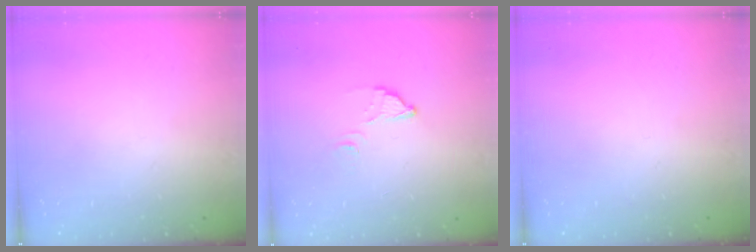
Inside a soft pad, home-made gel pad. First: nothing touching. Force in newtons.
{"total": 2.7, "press": 2.7, "slide": 0.3}
{"total": 0.0}